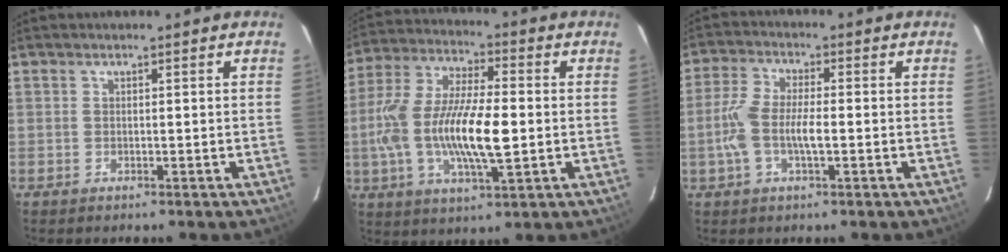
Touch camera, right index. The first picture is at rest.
{"total": 16.9, "force": [-2.0, 5.2, 16.0], "torque": [-0.316, -0.001, -0.039]}
{"total": 7.6, "force": [-1.5, 2.5, 7.0], "torque": [-0.151, 0.007, -0.031]}